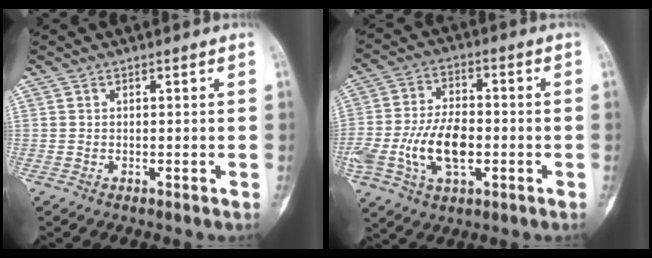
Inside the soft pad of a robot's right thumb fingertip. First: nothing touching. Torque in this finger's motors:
{"motor_torque": [2.09, 1.94, 1.71, -0.70, 0.23]}